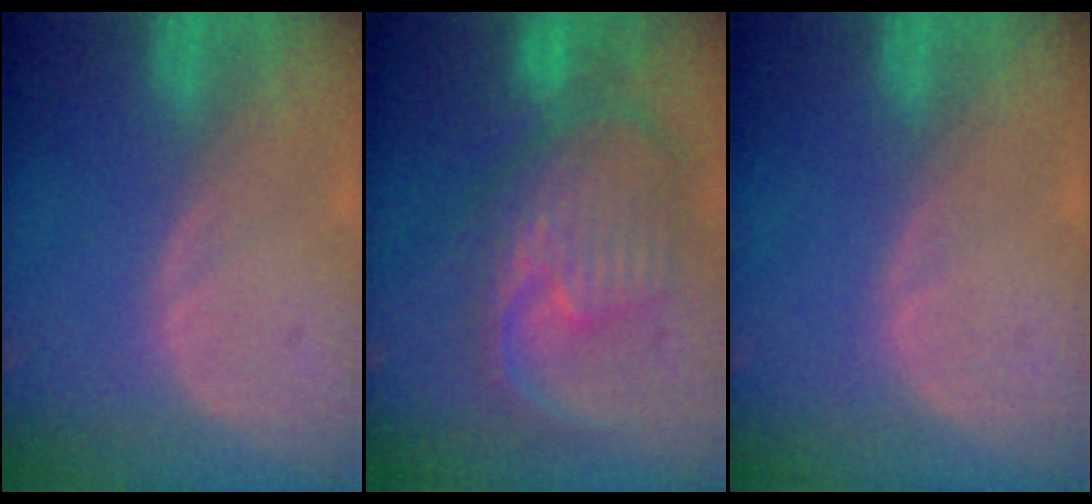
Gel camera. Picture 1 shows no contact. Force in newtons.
{"total": 11.6, "press": 10.1, "slide": 5.8}
{"total": 0.0}